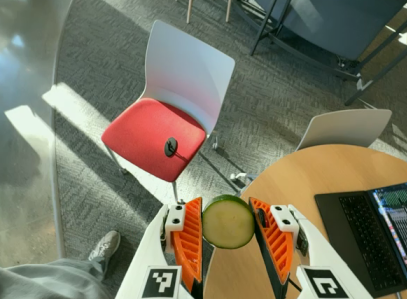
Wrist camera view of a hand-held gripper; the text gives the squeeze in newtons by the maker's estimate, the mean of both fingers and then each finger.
{"total": 8.7, "left": 9.1, "right": 8.4}